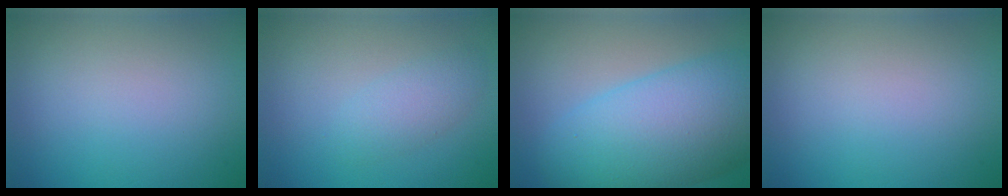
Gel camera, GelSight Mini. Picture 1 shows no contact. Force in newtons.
{"total": 2.2, "press": 2.2, "slide": 0.1}
{"total": 10.5, "press": 10.5, "slide": 0.3}
{"total": 0.0}